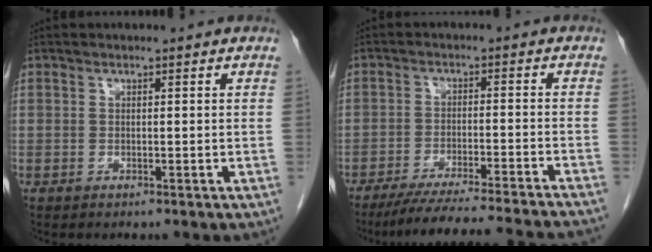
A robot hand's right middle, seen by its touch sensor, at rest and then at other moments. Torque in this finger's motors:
{"motor_torque": [1.07, -1.07, 0.15, 0.08]}